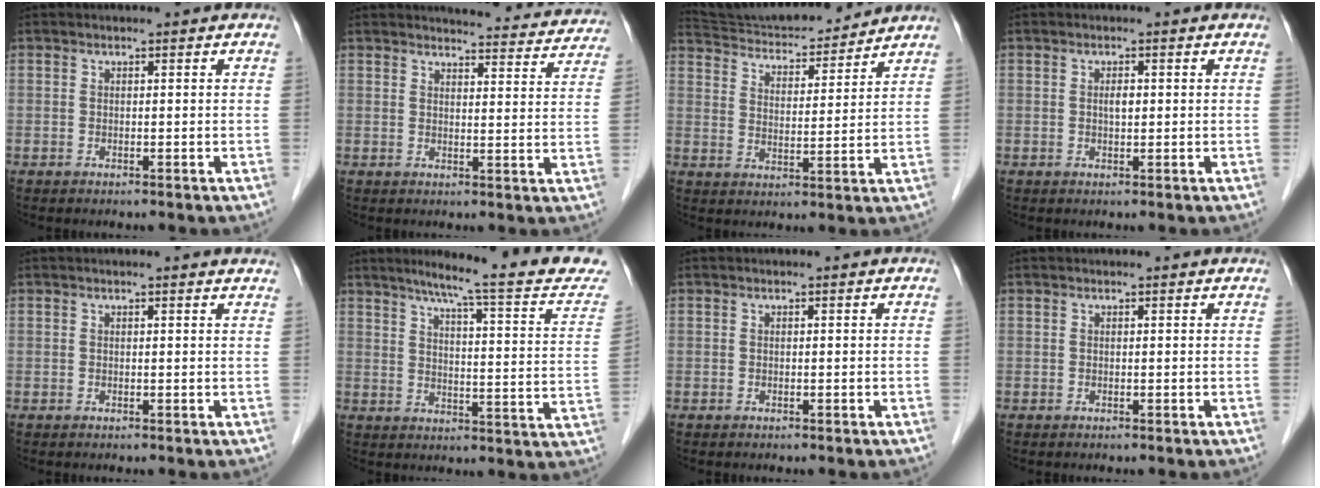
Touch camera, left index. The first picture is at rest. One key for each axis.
{"total": 14.9, "fx": 14.5, "fy": 2.3, "fz": 2.5, "tx": -0.001, "ty": -0.039, "tz": 0.142}
{"total": 16.5, "fx": 15.7, "fy": 2.5, "fz": 4.5, "tx": -0.074, "ty": 0.018, "tz": 0.247}
{"total": 1.2, "fx": 0.1, "fy": 0.5, "fz": 1.1, "tx": -0.020, "ty": 0.000, "tz": 0.003}
{"total": 2.7, "fx": 2.6, "fy": 0.2, "fz": 0.8, "tx": -0.013, "ty": 0.004, "tz": 0.016}
{"total": 19.2, "fx": 16.4, "fy": 0.5, "fz": 10.0, "tx": -0.130, "ty": -0.040, "tz": 0.195}
{"total": 0.0}
{"total": 0.8, "fx": 0.7, "fy": 0.1, "fz": 0.1, "tx": -0.007, "ty": 0.006, "tz": 0.007}